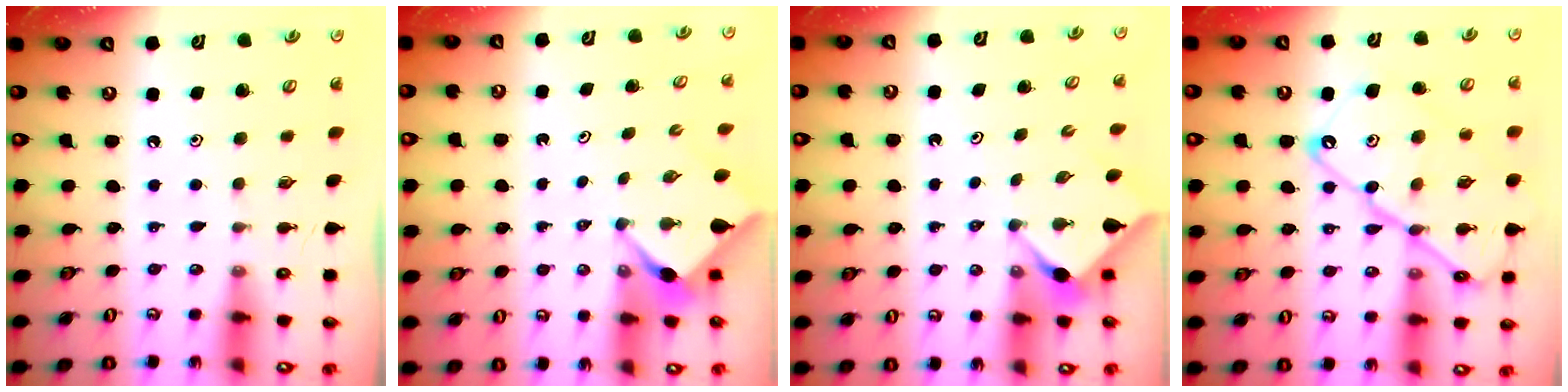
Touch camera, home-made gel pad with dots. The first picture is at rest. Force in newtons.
{"total": 2.4, "press": 2.4, "slide": 0.2}
{"total": 3.0, "press": 3.0, "slide": 0.3}
{"total": 19.1, "press": 19.0, "slide": 1.8}